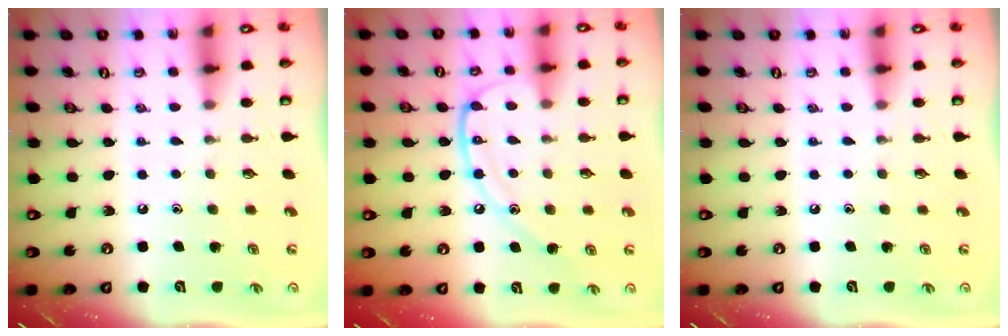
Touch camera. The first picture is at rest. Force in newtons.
{"total": 13.7, "press": 13.6, "slide": 1.6}
{"total": 0.0}